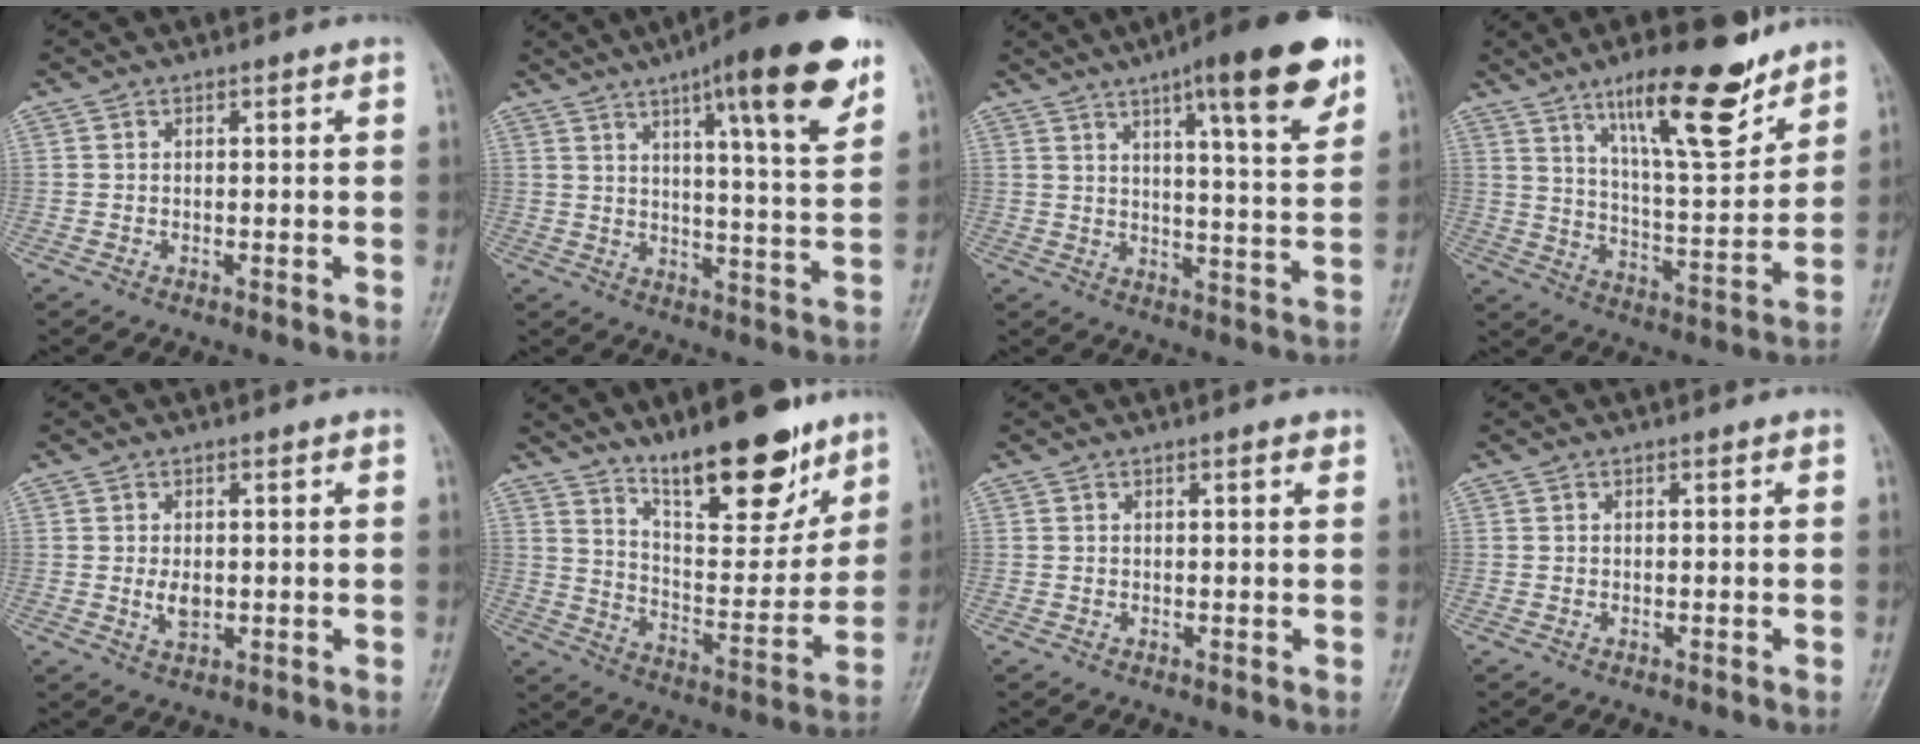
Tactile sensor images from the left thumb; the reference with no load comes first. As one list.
[{"total": 19.0, "force": [10.6, 3.2, 15.5], "torque": [-0.198, -0.040, 0.152]}, {"total": 17.0, "force": [9.7, 3.1, 13.7], "torque": [-0.173, -0.039, 0.138]}, {"total": 17.3, "force": [11.5, 4.5, 12.1], "torque": [-0.166, -0.071, 0.194]}, {"total": 2.9, "force": [0.1, 1.8, 2.3], "torque": [-0.037, -0.006, 0.005]}, {"total": 17.9, "force": [12.8, 5.7, 11.1], "torque": [-0.124, -0.090, 0.216]}, {"total": 1.1, "force": [0.7, 0.2, 0.9], "torque": [-0.011, -0.002, 0.008]}, {"total": 0.0}]